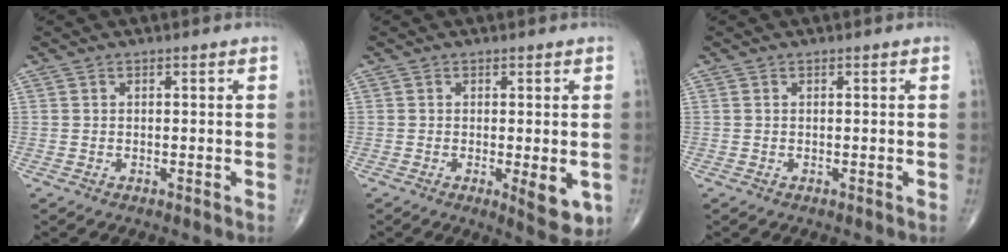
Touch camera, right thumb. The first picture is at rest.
{"total": 5.8, "force": [-1.2, 1.9, 5.3], "torque": [-0.065, -0.013, -0.013]}
{"total": 0.0}